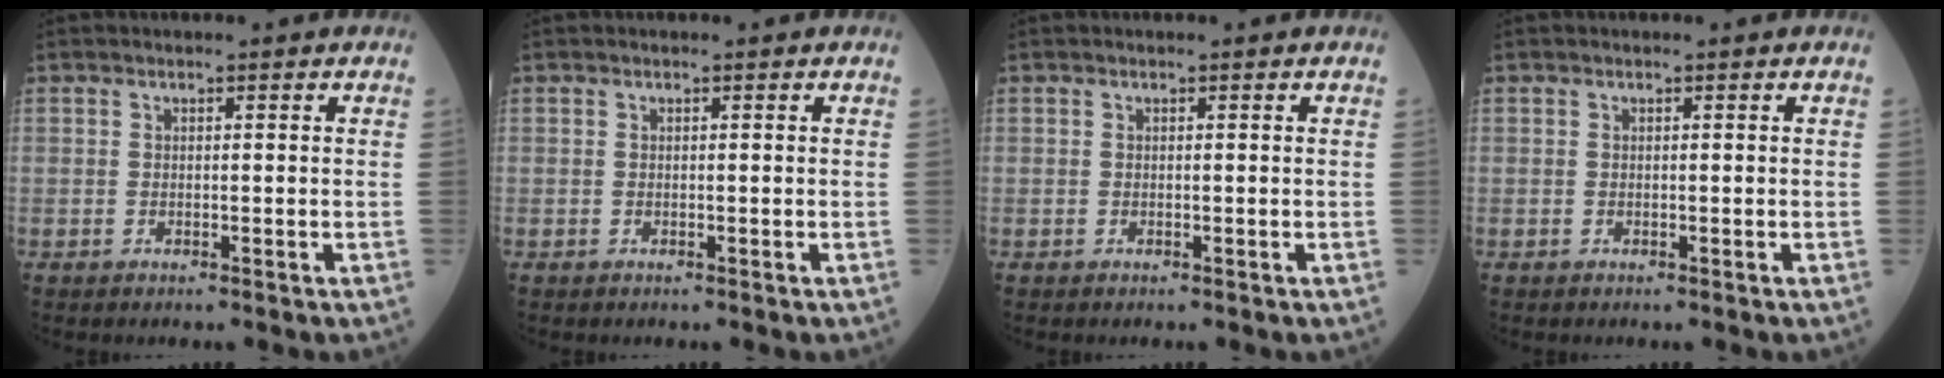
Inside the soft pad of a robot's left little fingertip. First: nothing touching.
{"total": 0.0}
{"total": 0.0}
{"total": 0.0}